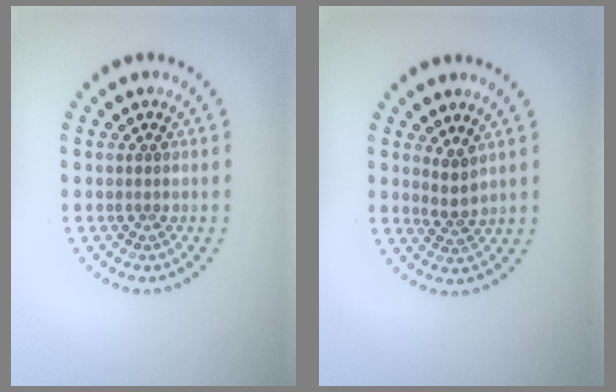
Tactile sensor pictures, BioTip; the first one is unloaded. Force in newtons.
{"total": 1.7, "press": 1.3, "slide": 1.1}